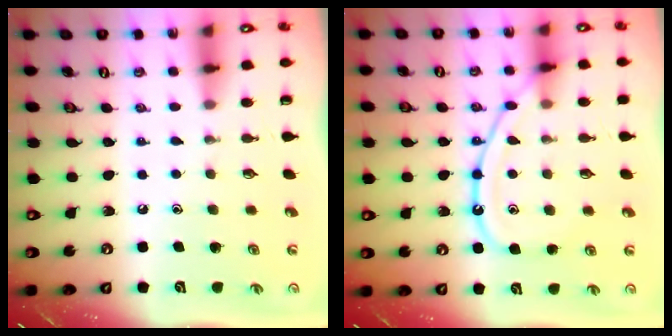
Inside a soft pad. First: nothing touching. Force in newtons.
{"total": 13.3, "press": 13.3, "slide": 1.2}